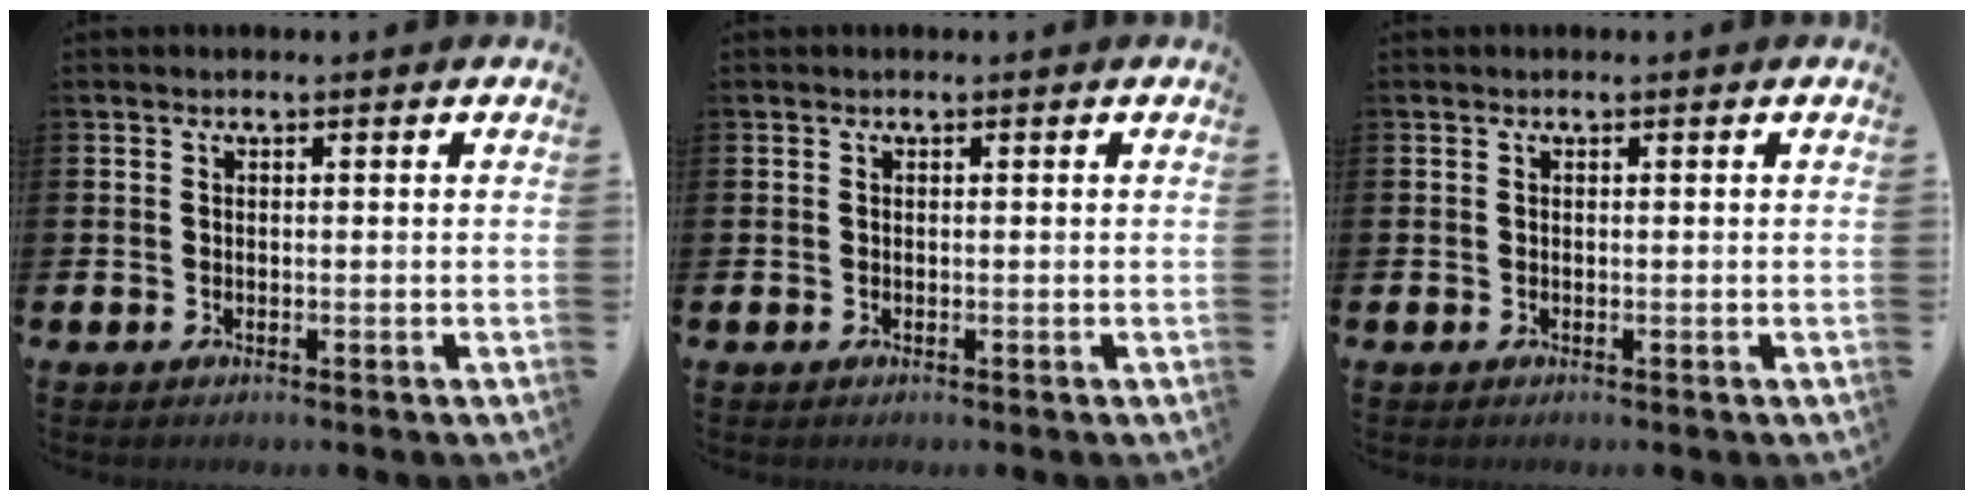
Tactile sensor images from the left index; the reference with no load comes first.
{"total": 0.0}
{"total": 0.0}